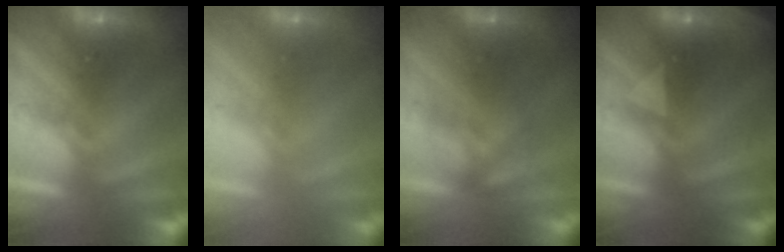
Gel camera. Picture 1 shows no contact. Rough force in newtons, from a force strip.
{"total": 2.4}
{"total": 2.9}
{"total": 3.1}